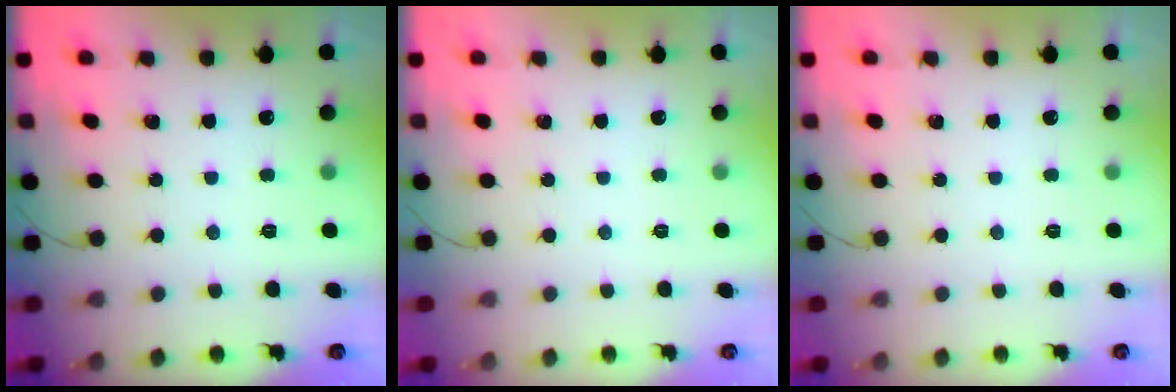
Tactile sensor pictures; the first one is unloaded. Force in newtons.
{"total": 0.0}
{"total": 0.0}